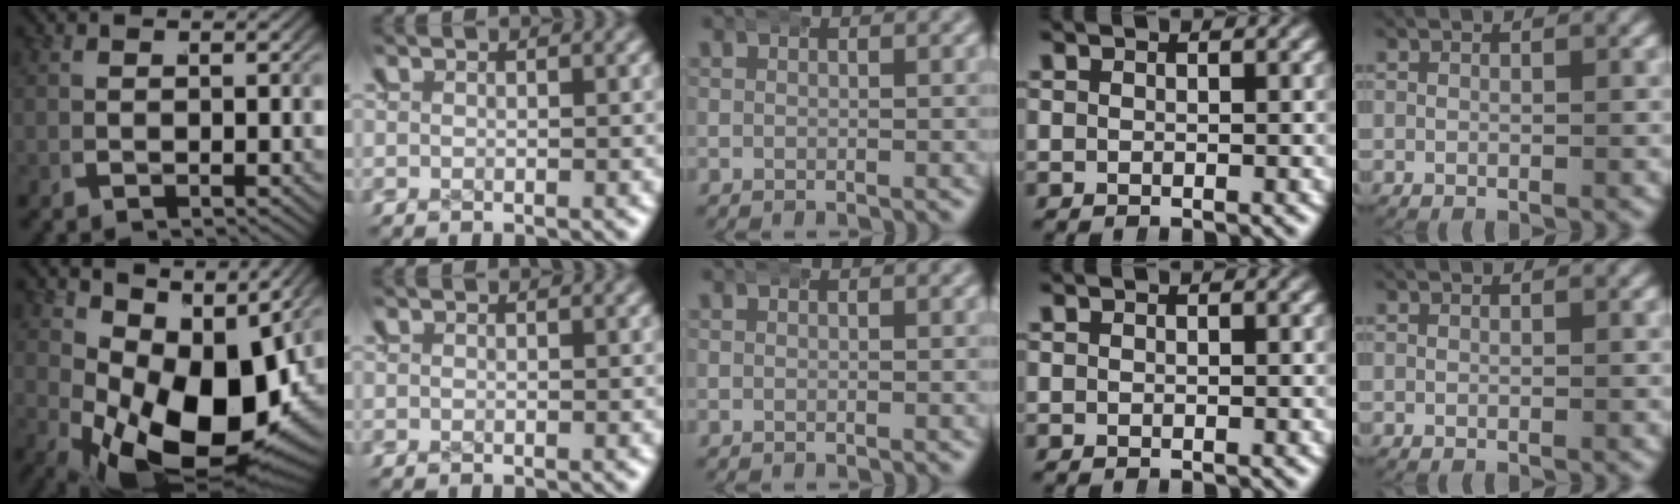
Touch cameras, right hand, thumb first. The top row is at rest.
{"thumb": {"total": 17.0, "force": [-0.7, 9.9, 13.8], "torque": [-0.232, -0.047, 0.020]}}